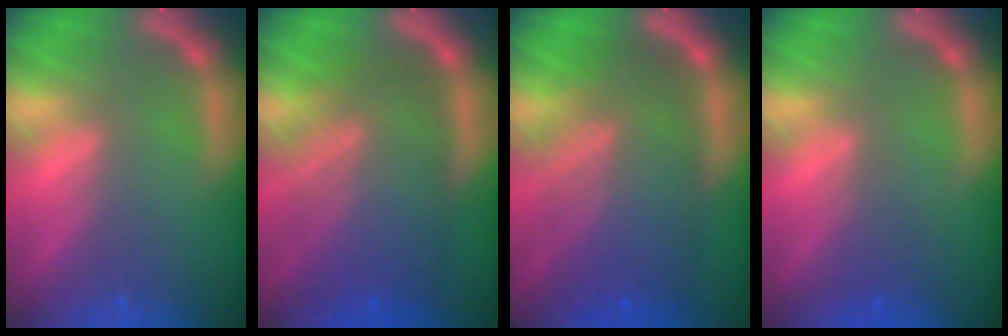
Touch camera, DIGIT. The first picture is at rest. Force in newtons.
{"total": 10.1}
{"total": 10.0}
{"total": 1.5}